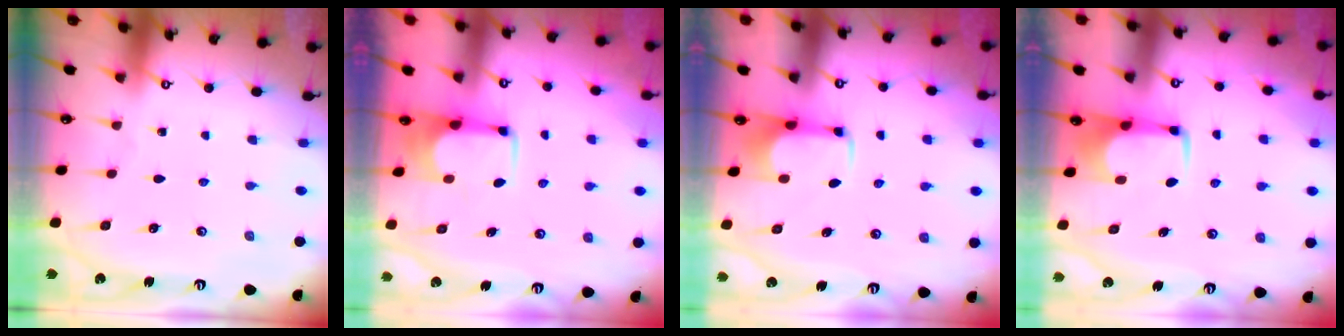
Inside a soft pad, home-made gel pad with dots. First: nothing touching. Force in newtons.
{"total": 3.5, "press": 3.5, "slide": 0.2}
{"total": 2.0, "press": 2.0, "slide": 0.3}
{"total": 1.6, "press": 1.4, "slide": 0.6}